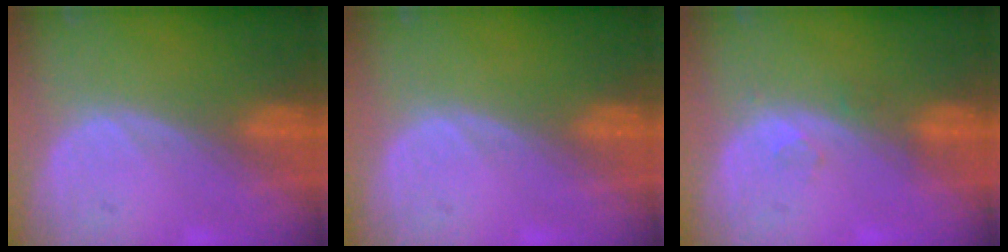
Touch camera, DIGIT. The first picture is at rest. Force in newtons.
{"total": 0.0}
{"total": 1.4, "press": 1.3, "slide": 0.6}